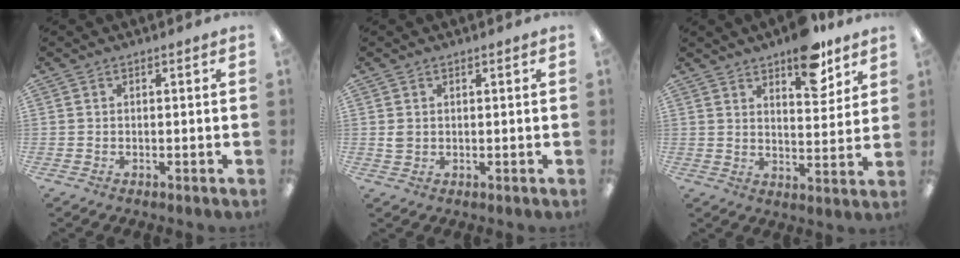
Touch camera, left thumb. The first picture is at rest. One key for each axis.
{"total": 1.9, "fx": 0.7, "fy": 1.6, "fz": 0.8, "tx": -0.009, "ty": 0.001, "tz": 0.011}
{"total": 11.5, "fx": 8.3, "fy": 4.6, "fz": 6.5, "tx": -0.069, "ty": -0.051, "tz": 0.137}